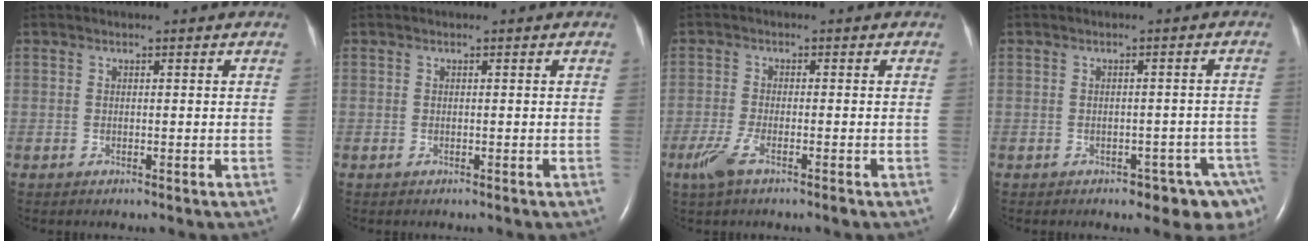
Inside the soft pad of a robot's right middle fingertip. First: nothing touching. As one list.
[{"total": 0.0}, {"total": 4.1, "force": [-2.5, 0.6, 3.1], "torque": [-0.074, -0.010, -0.052]}, {"total": 6.9, "force": [-4.9, 3.1, 3.7], "torque": [-0.026, 0.011, -0.058]}]